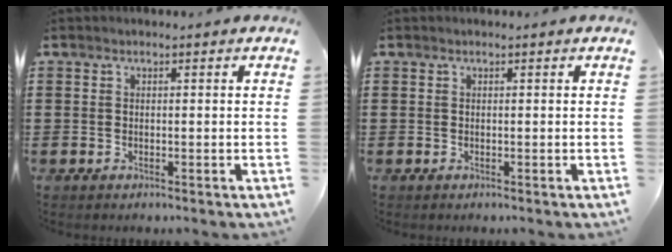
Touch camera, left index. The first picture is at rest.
{"total": 0.0}